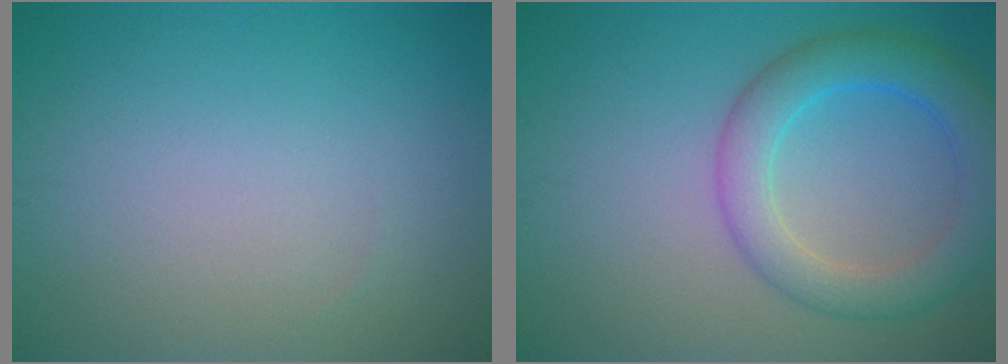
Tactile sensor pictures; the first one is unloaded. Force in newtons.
{"total": 5.4, "press": 5.4, "slide": 0.2}